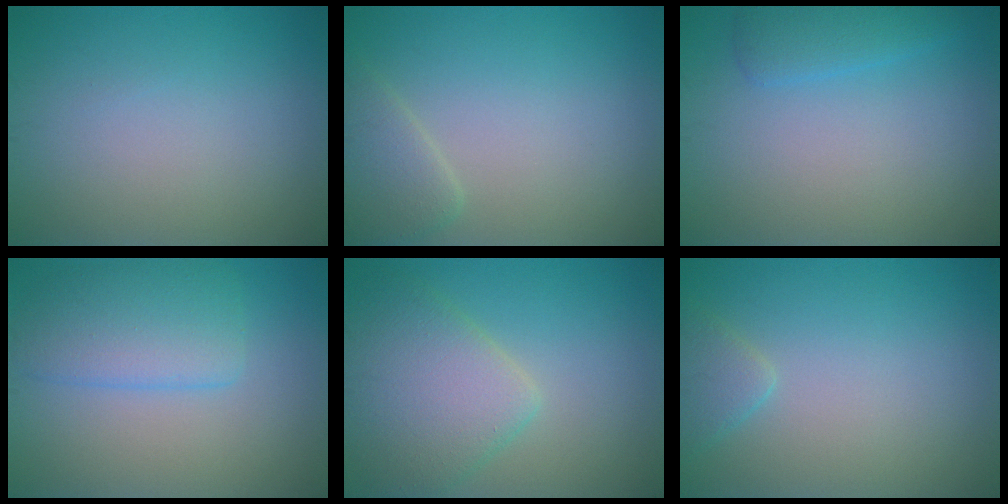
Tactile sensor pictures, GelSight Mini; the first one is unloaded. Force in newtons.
{"total": 2.4, "press": 2.4, "slide": 0.2}
{"total": 2.2, "press": 2.2, "slide": 0.0}
{"total": 4.4, "press": 4.4, "slide": 0.4}
{"total": 5.9, "press": 5.9, "slide": 0.3}
{"total": 1.7, "press": 1.7, "slide": 0.1}